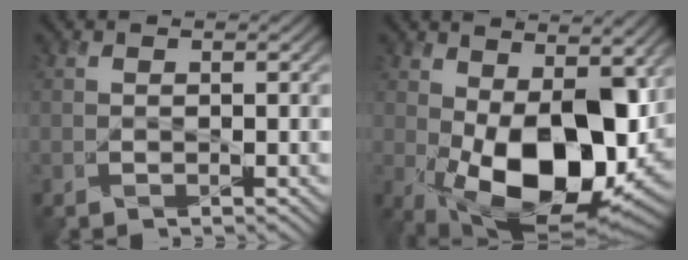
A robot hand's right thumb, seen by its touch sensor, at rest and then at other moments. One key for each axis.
{"total": 17.8, "fx": -1.2, "fy": 9.6, "fz": 14.9, "tx": -0.243, "ty": -0.037, "tz": -0.005}